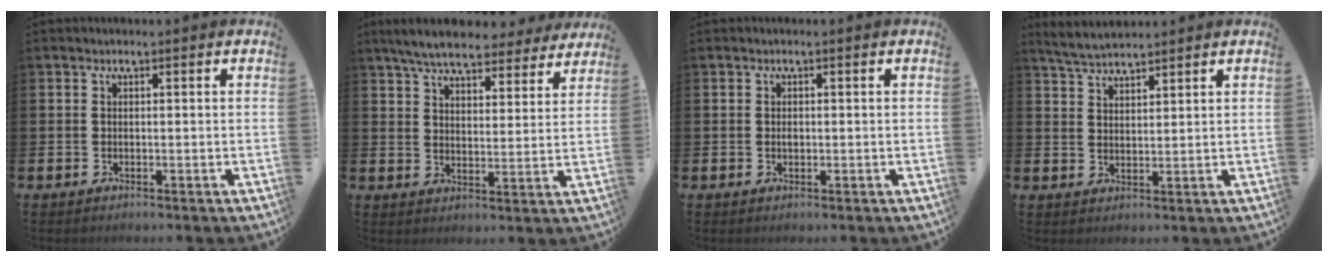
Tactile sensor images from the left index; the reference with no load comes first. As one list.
[{"total": 7.4, "force": [6.9, 1.4, 2.2], "torque": [-0.063, -0.033, 0.122]}, {"total": 0.7, "force": [0.1, 0.4, 0.6], "torque": [-0.009, 0.001, 0.000]}, {"total": 4.2, "force": [4.1, 0.4, 0.9], "torque": [-0.033, -0.012, 0.076]}]